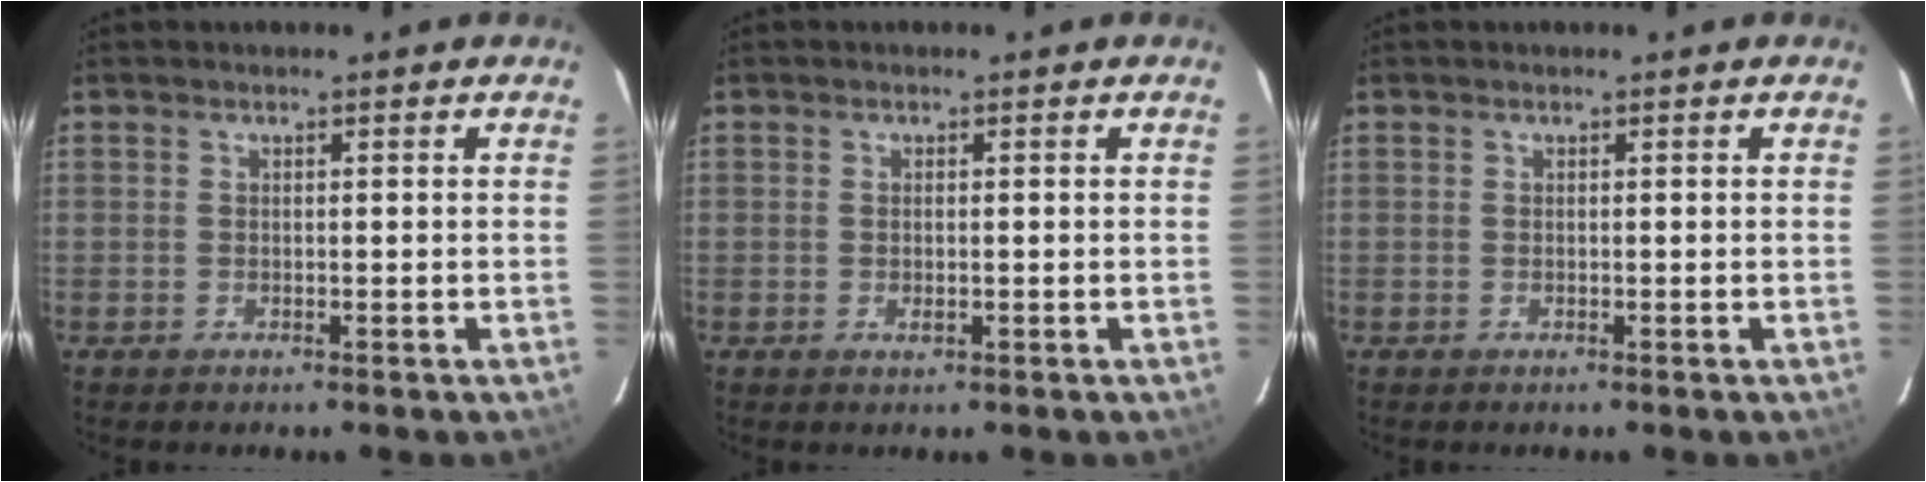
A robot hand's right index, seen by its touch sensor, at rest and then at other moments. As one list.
[{"total": 1.2, "force": [-0.2, 0.5, 1.1], "torque": [-0.020, 0.000, -0.002]}, {"total": 0.0}]